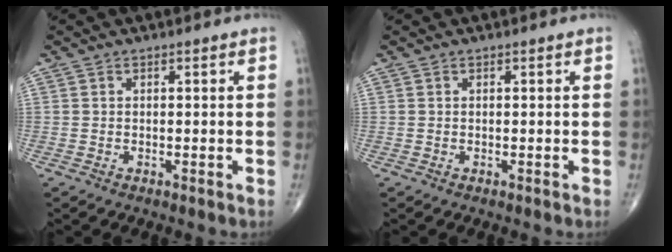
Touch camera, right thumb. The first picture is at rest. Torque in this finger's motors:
{"motor_torque": [0.00, 0.00, 0.13, 0.13, 0.00]}